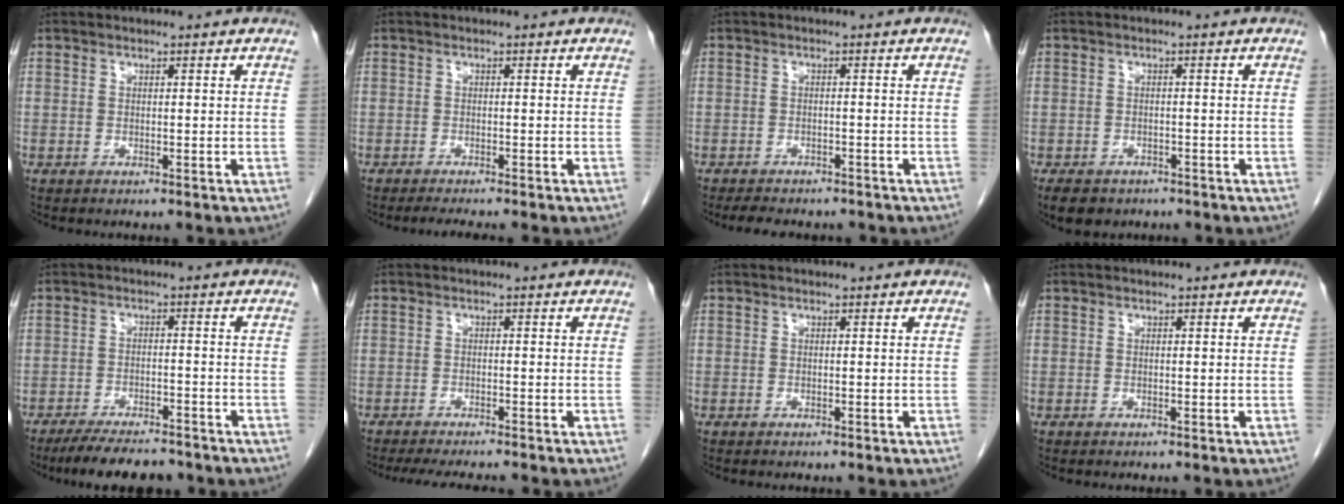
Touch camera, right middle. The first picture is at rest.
{"total": 3.3, "force": [-2.9, -0.3, 1.7], "torque": [-0.022, -0.007, -0.043]}
{"total": 7.0, "force": [-6.1, 2.2, 2.7], "torque": [-0.042, -0.003, -0.078]}
{"total": 7.0, "force": [-5.1, 4.0, 2.7], "torque": [-0.047, -0.004, -0.070]}
{"total": 9.1, "force": [-8.1, 2.0, 3.8], "torque": [-0.057, -0.009, -0.123]}
{"total": 7.0, "force": [-6.1, 0.6, 3.3], "torque": [-0.043, -0.016, -0.092]}
{"total": 0.0}
{"total": 0.0}